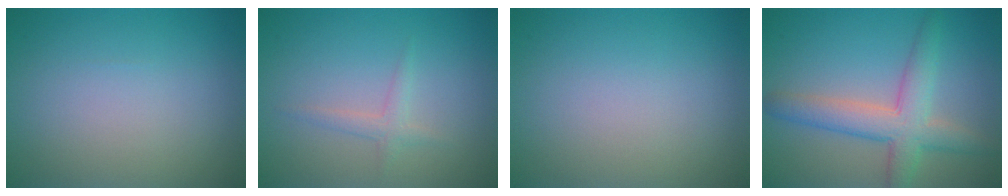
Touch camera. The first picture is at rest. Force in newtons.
{"total": 1.3, "press": 1.3, "slide": 0.0}
{"total": 0.0}
{"total": 5.1, "press": 5.1, "slide": 0.3}